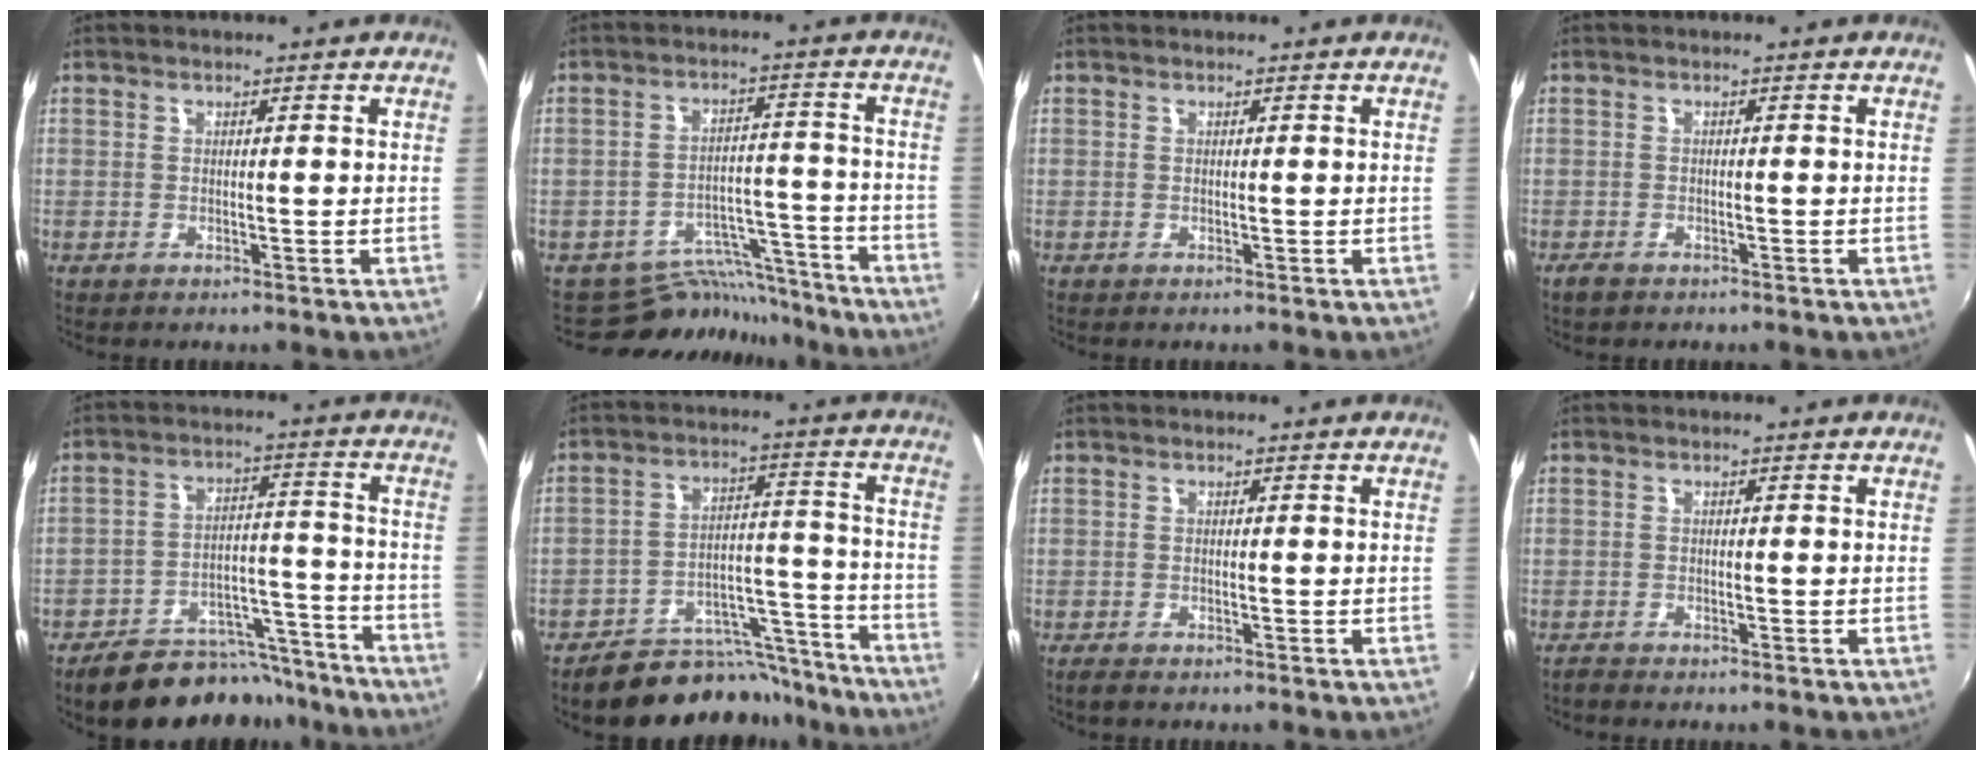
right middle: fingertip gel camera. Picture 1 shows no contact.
{"total": 11.1, "force": [-10.3, 4.1, 1.1], "torque": [-0.020, 0.032, -0.148]}
{"total": 0.0}
{"total": 1.8, "force": [-1.4, 0.8, 0.7], "torque": [-0.018, -0.004, -0.027]}
{"total": 16.7, "force": [-14.8, 6.1, 4.9], "torque": [-0.091, 0.034, -0.195]}
{"total": 15.2, "force": [-13.8, 5.7, 2.5], "torque": [-0.034, 0.052, -0.188]}
{"total": 1.9, "force": [-1.6, 0.5, 0.9], "torque": [-0.020, -0.008, -0.030]}
{"total": 1.3, "force": [-1.3, 0.1, 0.2], "torque": [-0.008, -0.006, -0.027]}